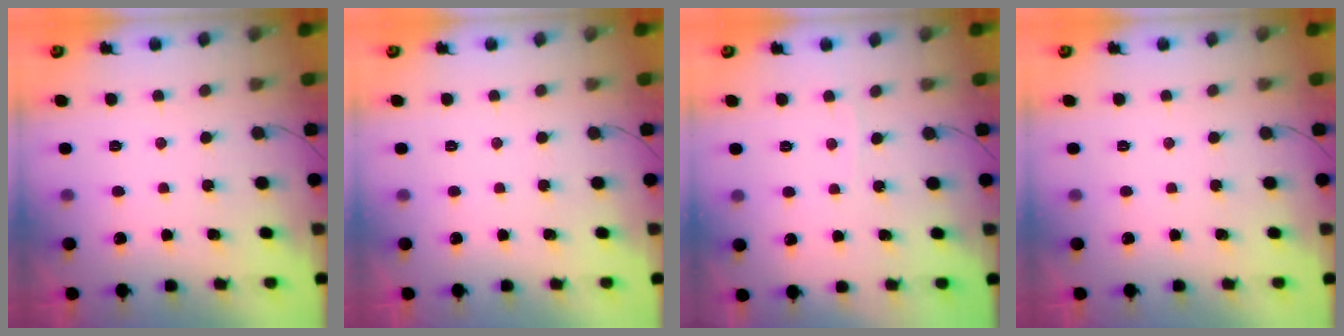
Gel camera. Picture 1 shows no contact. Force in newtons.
{"total": 0.0}
{"total": 2.2, "press": 2.2, "slide": 0.2}
{"total": 0.0}